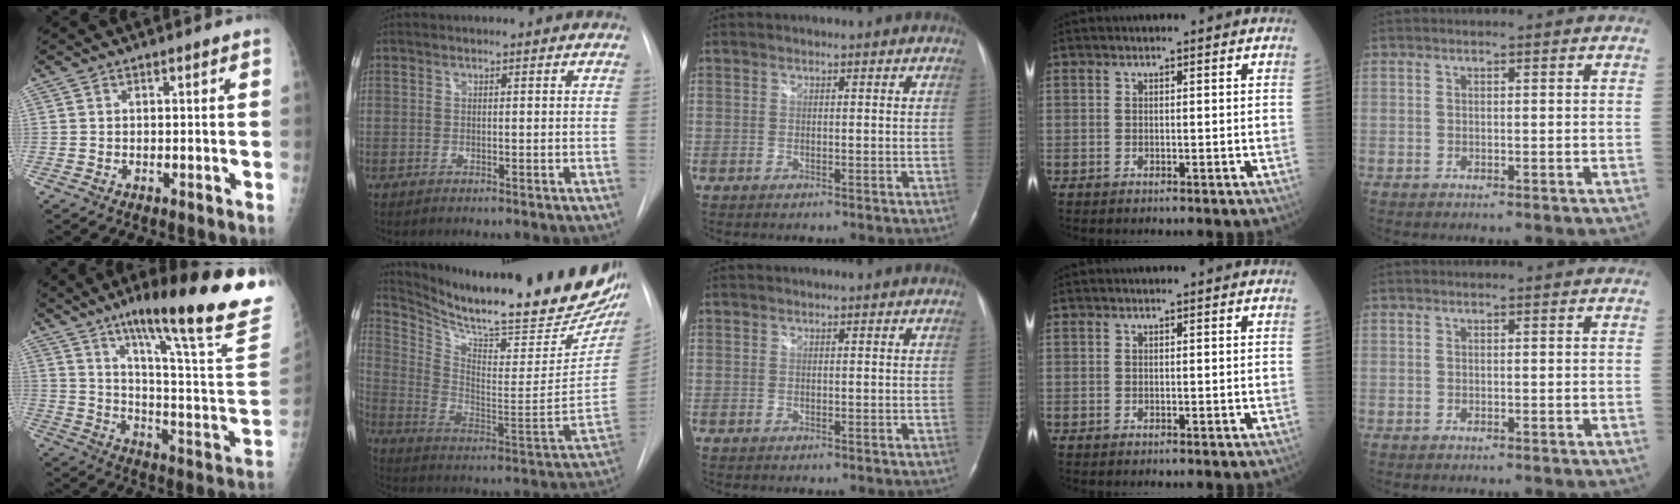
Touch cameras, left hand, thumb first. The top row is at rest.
{"thumb": {"total": 28.3, "force": [18.7, 3.0, 21.0], "torque": [-0.287, -0.077, 0.274]}, "index": {"total": 28.2, "force": [23.6, 3.9, 14.8], "torque": [-0.248, -0.090, 0.333]}}